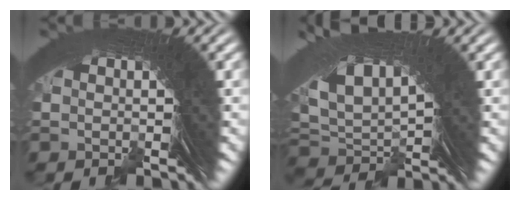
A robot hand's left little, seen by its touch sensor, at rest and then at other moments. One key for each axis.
{"total": 7.5, "fx": 3.5, "fy": 4.5, "fz": 4.8, "tx": -0.128, "ty": -0.016, "tz": 0.073}